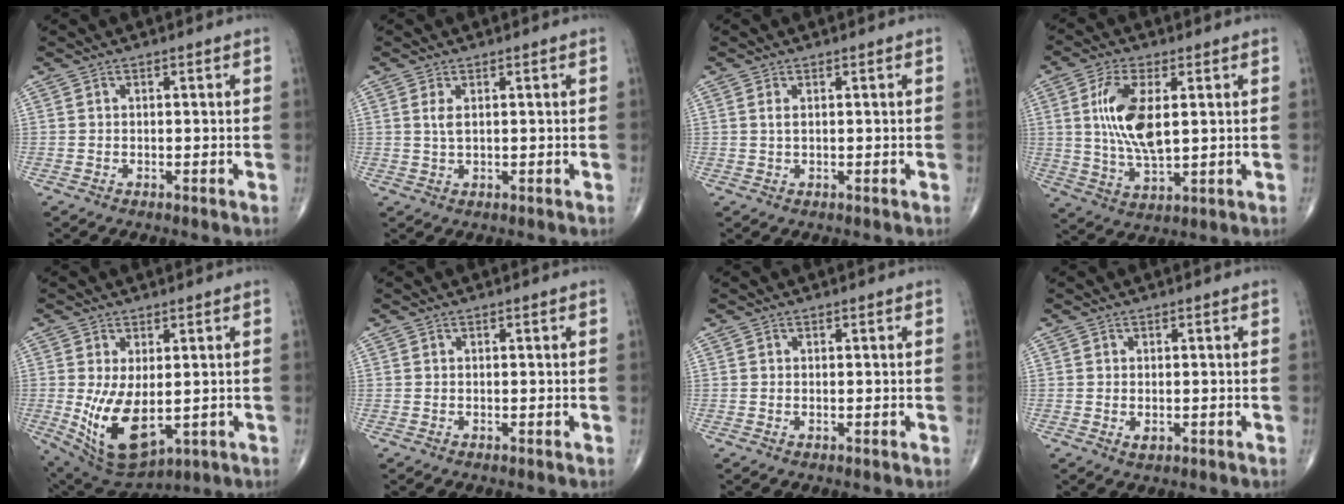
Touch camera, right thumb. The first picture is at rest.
{"total": 2.1, "force": [0.7, 0.8, 1.8], "torque": [-0.041, -0.001, 0.019]}
{"total": 1.2, "force": [0.4, 0.4, 1.0], "torque": [-0.024, 0.003, 0.012]}
{"total": 12.2, "force": [2.3, 5.4, 10.7], "torque": [-0.213, -0.014, 0.049]}
{"total": 12.3, "force": [-1.3, 6.5, 10.4], "torque": [-0.181, -0.018, 0.006]}
{"total": 0.0}
{"total": 0.0}
{"total": 1.5, "force": [-0.3, 0.9, 1.1], "torque": [-0.016, -0.003, -0.001]}